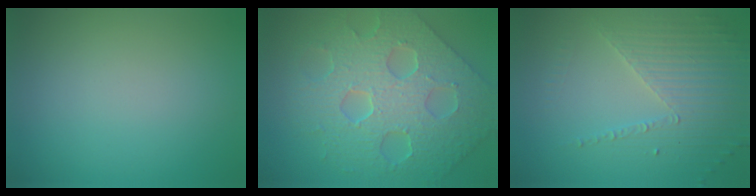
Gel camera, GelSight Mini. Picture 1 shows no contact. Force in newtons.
{"total": 7.2, "press": 6.3, "slide": 3.5}
{"total": 3.6, "press": 3.3, "slide": 1.5}